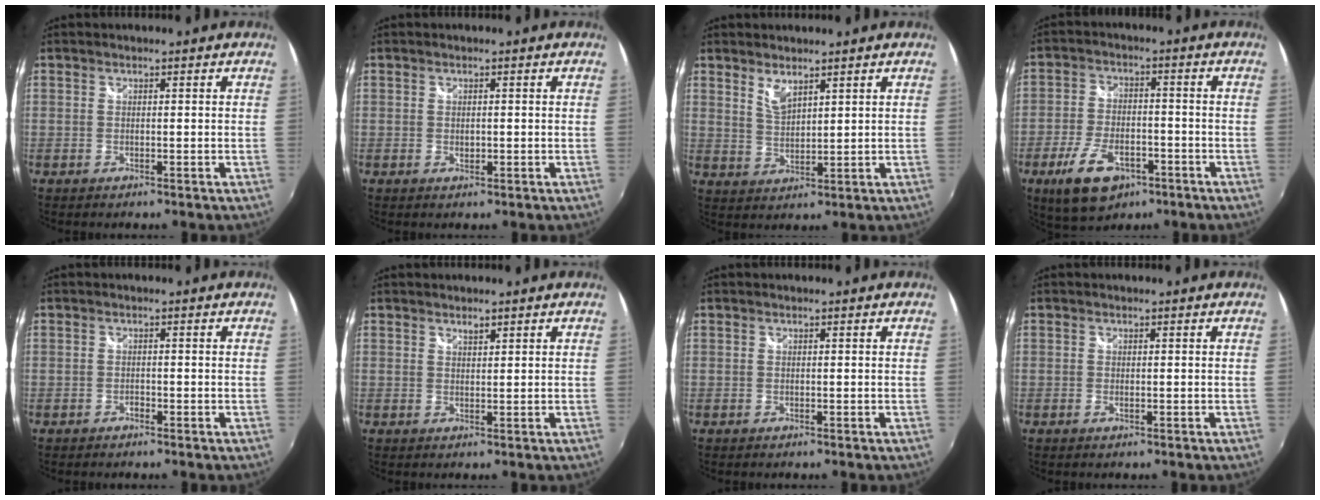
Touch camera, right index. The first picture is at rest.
{"total": 1.0, "force": [-0.1, 0.7, 0.7], "torque": [-0.011, -0.001, -0.002]}
{"total": 3.8, "force": [2.8, 1.3, 2.2], "torque": [-0.040, -0.004, 0.051]}
{"total": 11.7, "force": [-6.3, 6.1, 7.8], "torque": [-0.169, -0.012, -0.105]}
{"total": 0.8, "force": [-0.7, 0.4, 0.2], "torque": [-0.004, 0.000, -0.014]}
{"total": 1.2, "force": [1.0, 0.4, 0.5], "torque": [-0.005, 0.000, 0.016]}
{"total": 0.0}
{"total": 0.6, "force": [-0.2, 0.2, 0.5], "torque": [-0.010, 0.000, -0.004]}